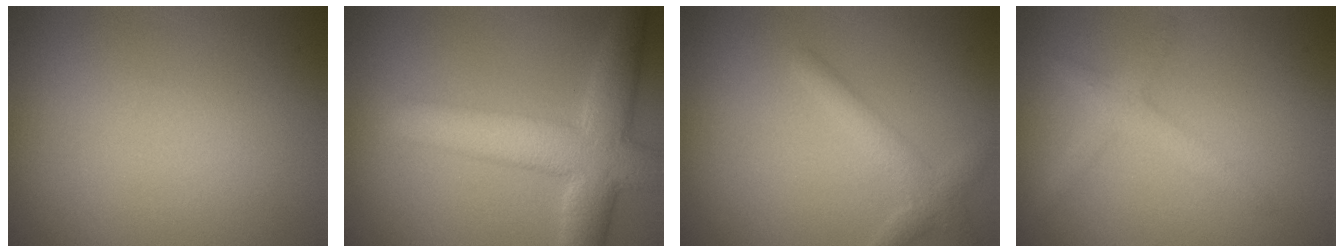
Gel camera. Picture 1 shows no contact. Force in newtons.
{"total": 7.3, "press": 7.3, "slide": 0.2}
{"total": 2.3, "press": 2.3, "slide": 0.0}
{"total": 2.3, "press": 2.3, "slide": 0.1}